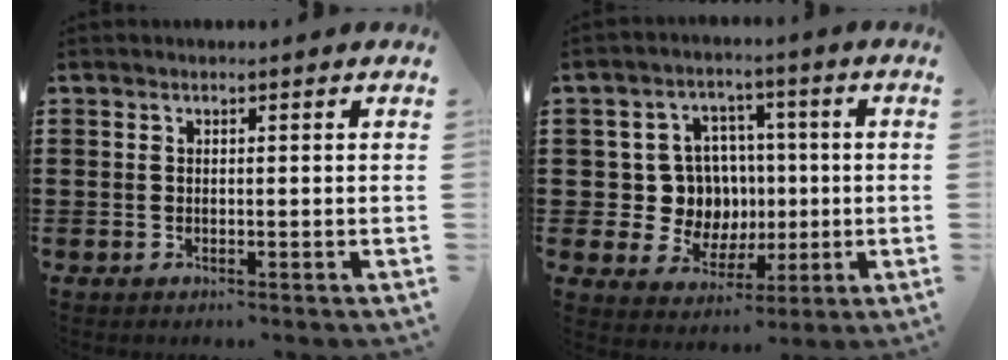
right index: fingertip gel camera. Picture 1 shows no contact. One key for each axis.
{"total": 8.6, "fx": 0.6, "fy": 8.1, "fz": 2.9, "tx": -0.066, "ty": 0.008, "tz": 0.018}